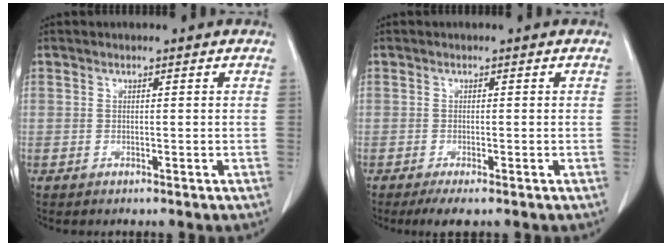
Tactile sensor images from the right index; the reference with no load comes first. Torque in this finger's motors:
{"motor_torque": [-0.03, -0.07, 0.03, 0.04]}